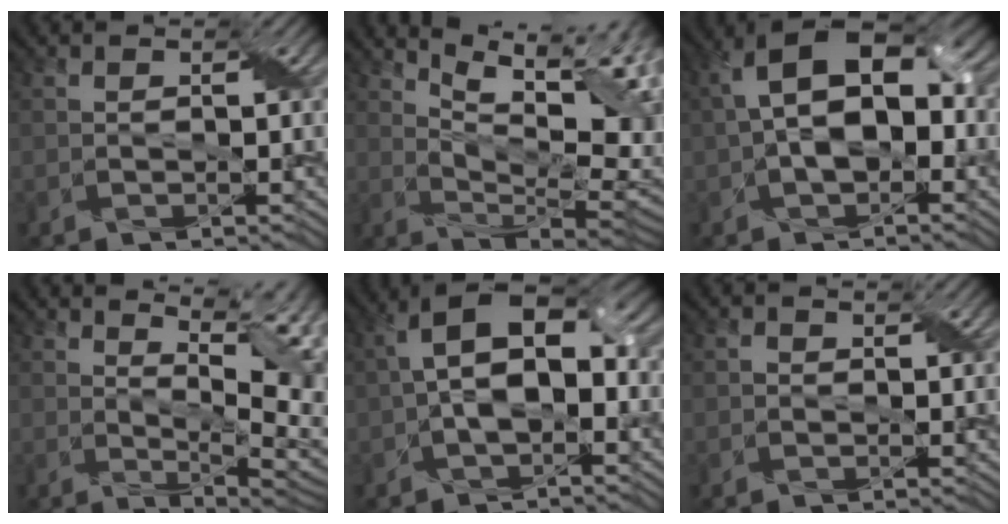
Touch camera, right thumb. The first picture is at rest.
{"total": 16.5, "force": [7.2, 6.0, 13.6], "torque": [-0.193, 0.034, 0.106]}
{"total": 12.3, "force": [1.2, 7.2, 9.9], "torque": [-0.180, 0.014, 0.016]}
{"total": 11.4, "force": [4.2, 3.2, 10.1], "torque": [-0.160, 0.014, 0.067]}
{"total": 10.0, "force": [0.6, 5.4, 8.4], "torque": [-0.158, 0.016, 0.004]}
{"total": 0.9, "force": [0.2, 0.7, 0.4], "torque": [-0.007, -0.002, 0.002]}